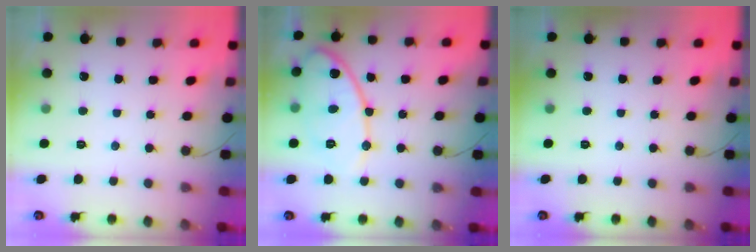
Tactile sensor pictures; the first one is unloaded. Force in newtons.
{"total": 13.1, "press": 13.0, "slide": 0.8}
{"total": 0.0}